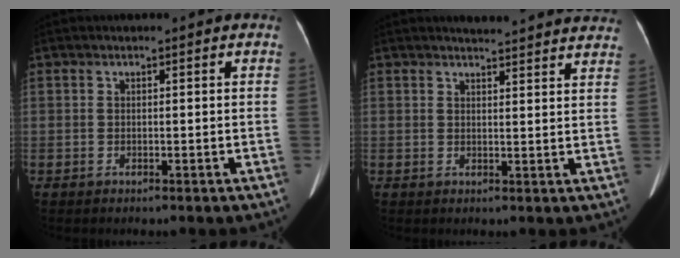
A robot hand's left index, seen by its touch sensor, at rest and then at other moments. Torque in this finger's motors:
{"motor_torque": [0.22, -0.31, 0.00, 0.01]}